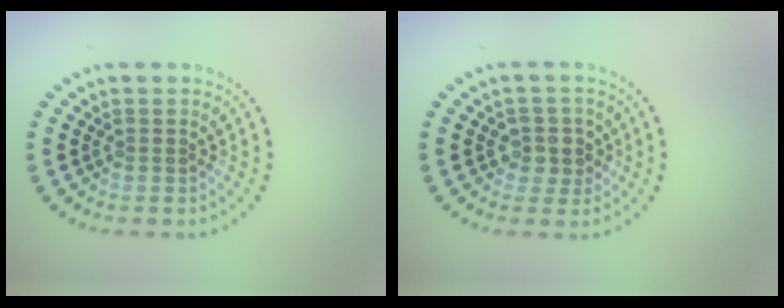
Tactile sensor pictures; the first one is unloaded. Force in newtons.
{"total": 2.2, "press": 2.1, "slide": 0.7}